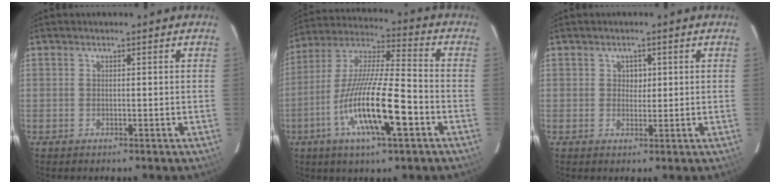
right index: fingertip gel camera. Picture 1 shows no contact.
{"total": 18.0, "force": [-6.7, 3.2, 16.4], "torque": [-0.321, -0.018, -0.130]}
{"total": 1.8, "force": [0.4, 1.7, 0.5], "torque": [-0.006, 0.007, 0.007]}